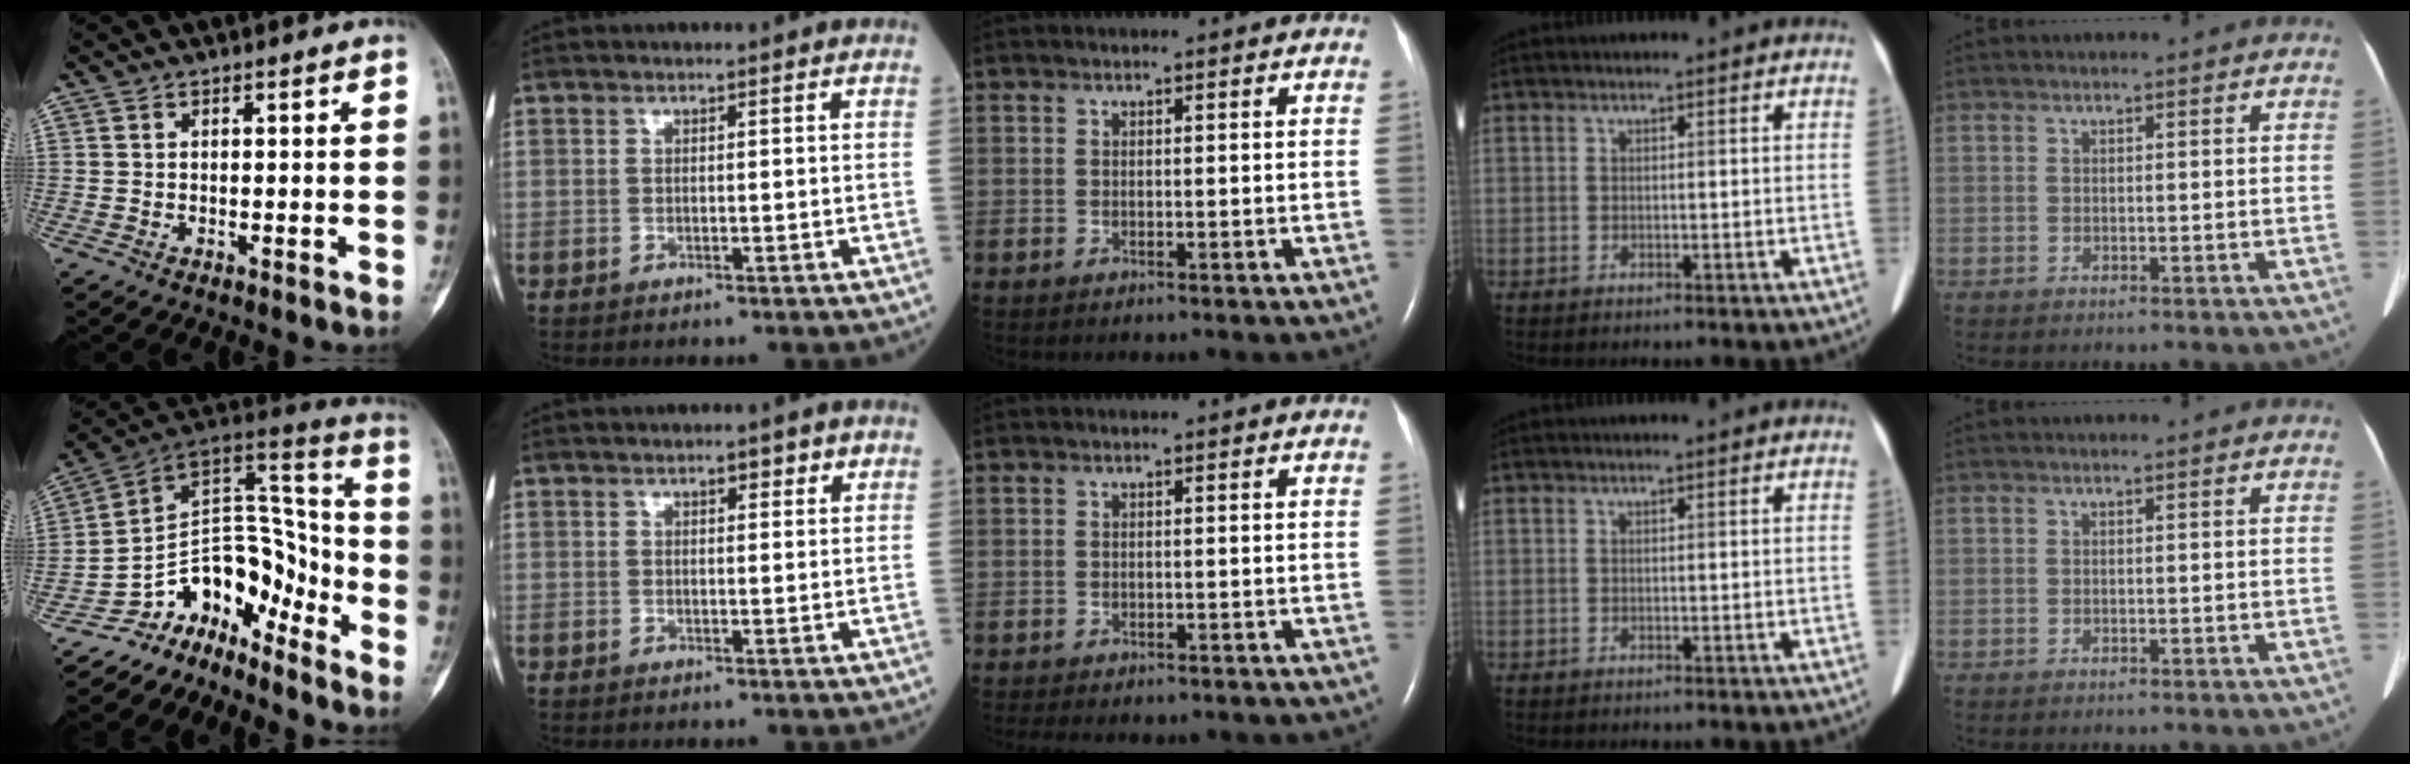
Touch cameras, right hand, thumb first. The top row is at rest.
{"thumb": {"total": 13.7, "force": [-10.8, 7.4, 4.1], "torque": [-0.008, 0.145, -0.194]}, "index": {"total": 2.1, "force": [1.3, 0.9, 1.5], "torque": [-0.020, 0.004, 0.016]}, "middle": {"total": 8.0, "force": [-6.7, 2.6, 3.4], "torque": [-0.043, 0.001, -0.073]}}